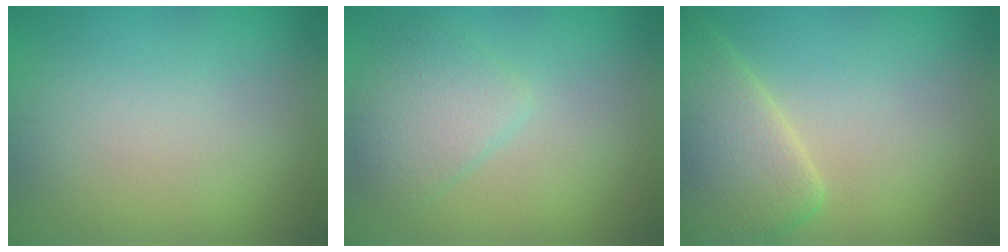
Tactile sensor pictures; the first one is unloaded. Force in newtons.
{"total": 3.0, "press": 3.0, "slide": 0.2}
{"total": 6.3, "press": 6.3, "slide": 0.8}